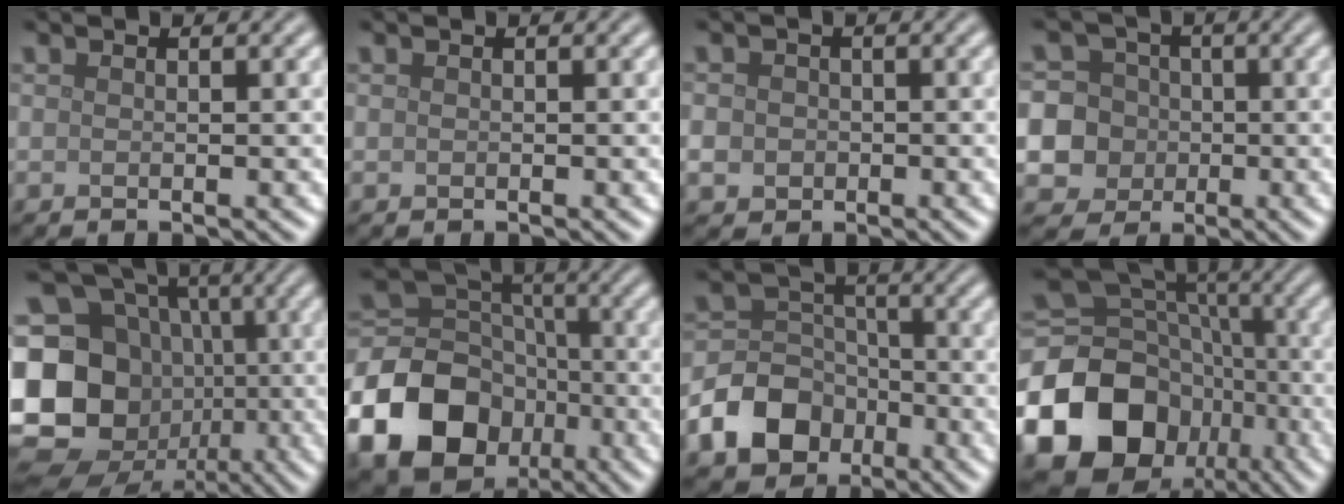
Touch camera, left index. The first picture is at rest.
{"total": 0.0}
{"total": 3.3, "force": [-0.7, 3.0, 1.1], "torque": [-0.014, -0.001, -0.023]}
{"total": 11.9, "force": [-2.0, 11.5, 2.5], "torque": [-0.082, -0.009, -0.049]}
{"total": 19.5, "force": [-2.6, 17.4, 8.4], "torque": [-0.206, 0.010, -0.085]}
{"total": 18.6, "force": [-8.2, 15.0, 7.2], "torque": [-0.175, -0.042, -0.164]}
{"total": 8.1, "force": [-3.9, 6.2, 3.3], "torque": [-0.053, -0.003, -0.096]}
{"total": 19.5, "force": [-7.4, 15.8, 8.6], "torque": [-0.187, -0.021, -0.143]}